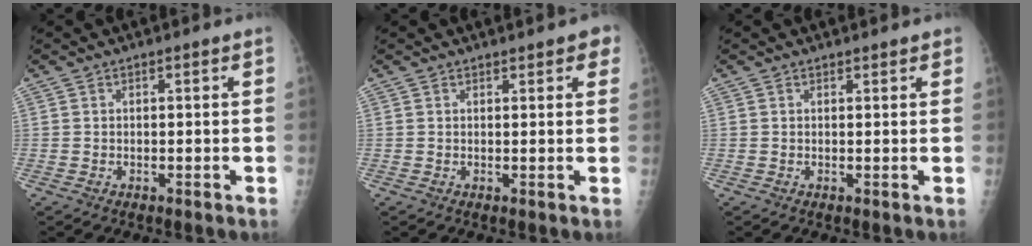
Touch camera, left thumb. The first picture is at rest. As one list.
[{"total": 3.2, "force": [2.2, 1.4, 1.9], "torque": [-0.001, -0.005, 0.025]}, {"total": 1.5, "force": [1.3, 0.6, 0.5], "torque": [0.005, -0.002, 0.013]}]